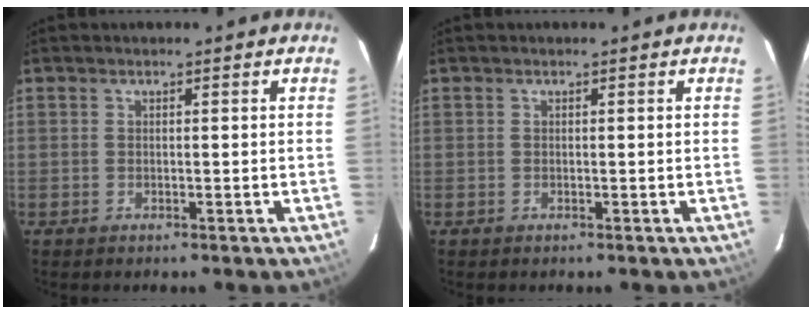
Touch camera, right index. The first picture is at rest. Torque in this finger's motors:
{"motor_torque": [0.00, 0.00, 0.00, 0.00]}